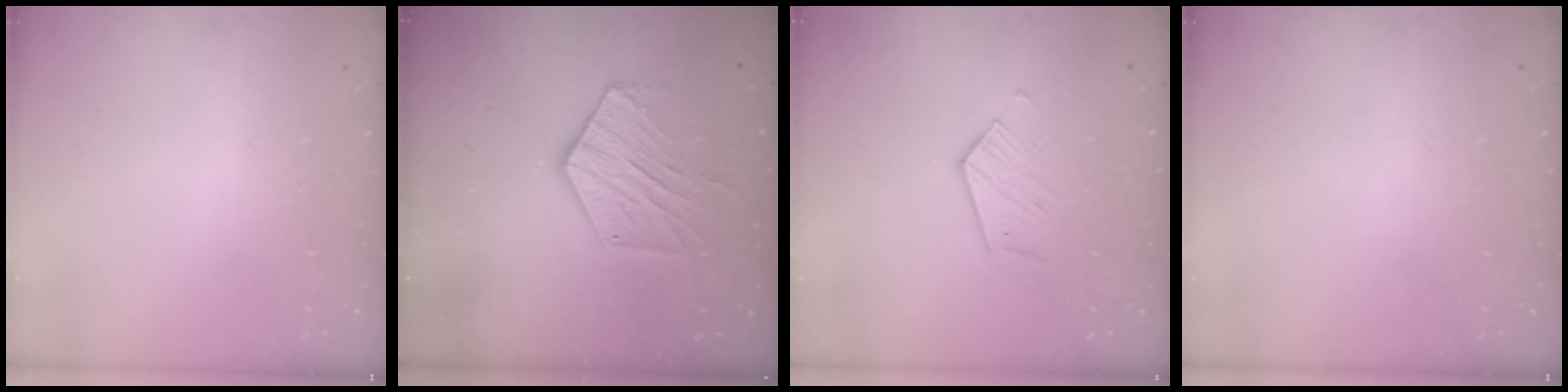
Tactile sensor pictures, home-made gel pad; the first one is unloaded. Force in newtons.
{"total": 12.6, "press": 12.6, "slide": 0.7}
{"total": 6.3, "press": 6.3, "slide": 0.2}
{"total": 0.0}